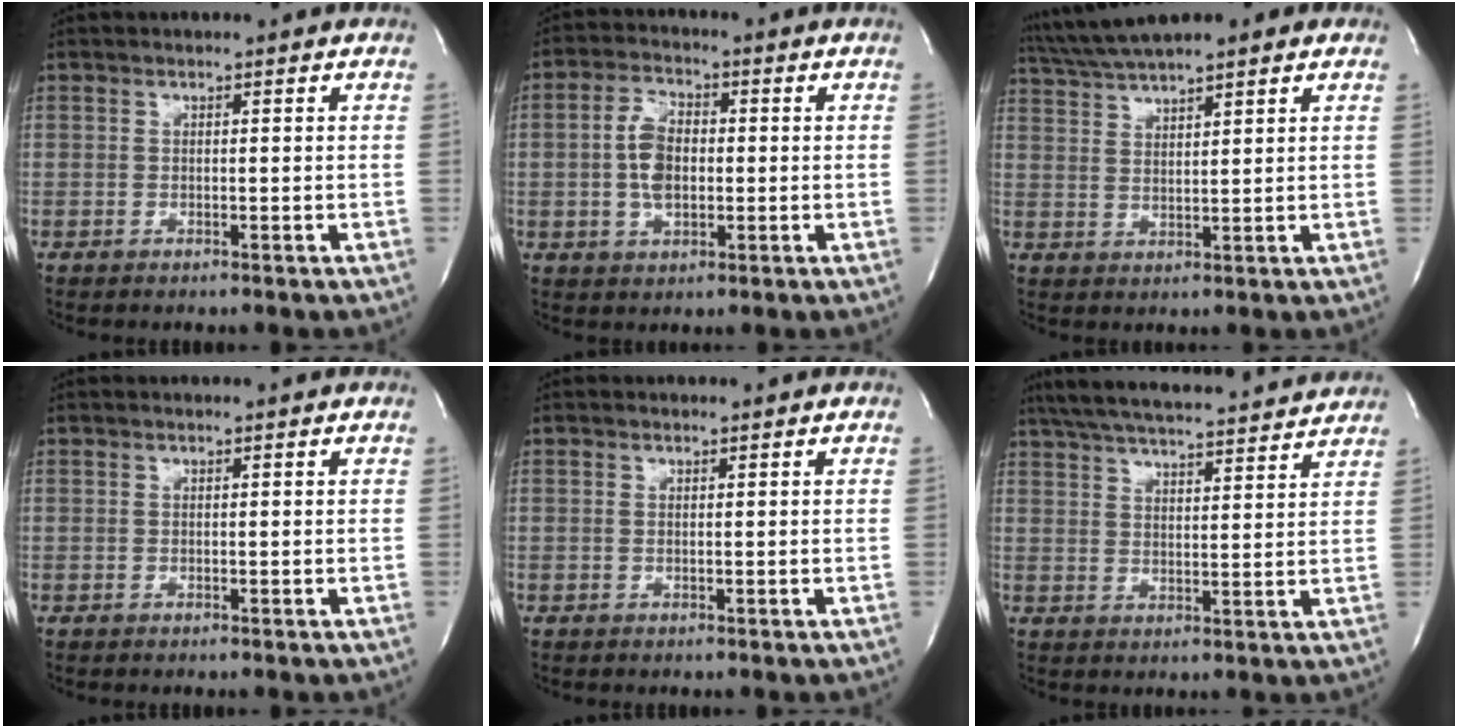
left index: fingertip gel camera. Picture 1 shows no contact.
{"total": 6.5, "force": [-0.2, 3.6, 5.4], "torque": [-0.113, 0.008, -0.005]}
{"total": 10.6, "force": [8.6, 1.5, 6.0], "torque": [-0.105, 0.036, 0.138]}
{"total": 0.0}
{"total": 0.0}
{"total": 20.8, "force": [18.9, 2.3, 8.3], "torque": [-0.146, 0.029, 0.264]}